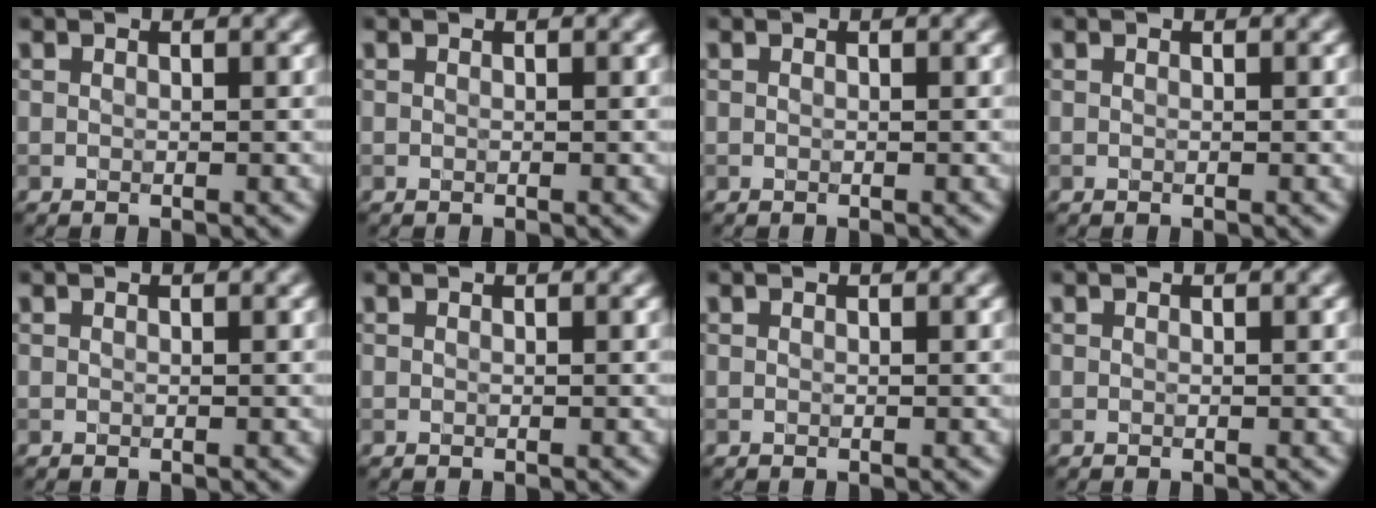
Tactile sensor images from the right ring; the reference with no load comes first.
{"total": 0.0}
{"total": 0.0}
{"total": 0.0}
{"total": 0.0}
{"total": 0.0}
{"total": 0.0}
{"total": 0.0}